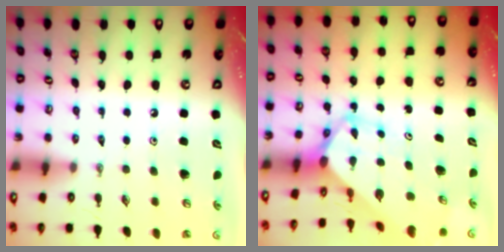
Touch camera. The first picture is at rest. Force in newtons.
{"total": 4.7, "press": 4.7, "slide": 0.4}